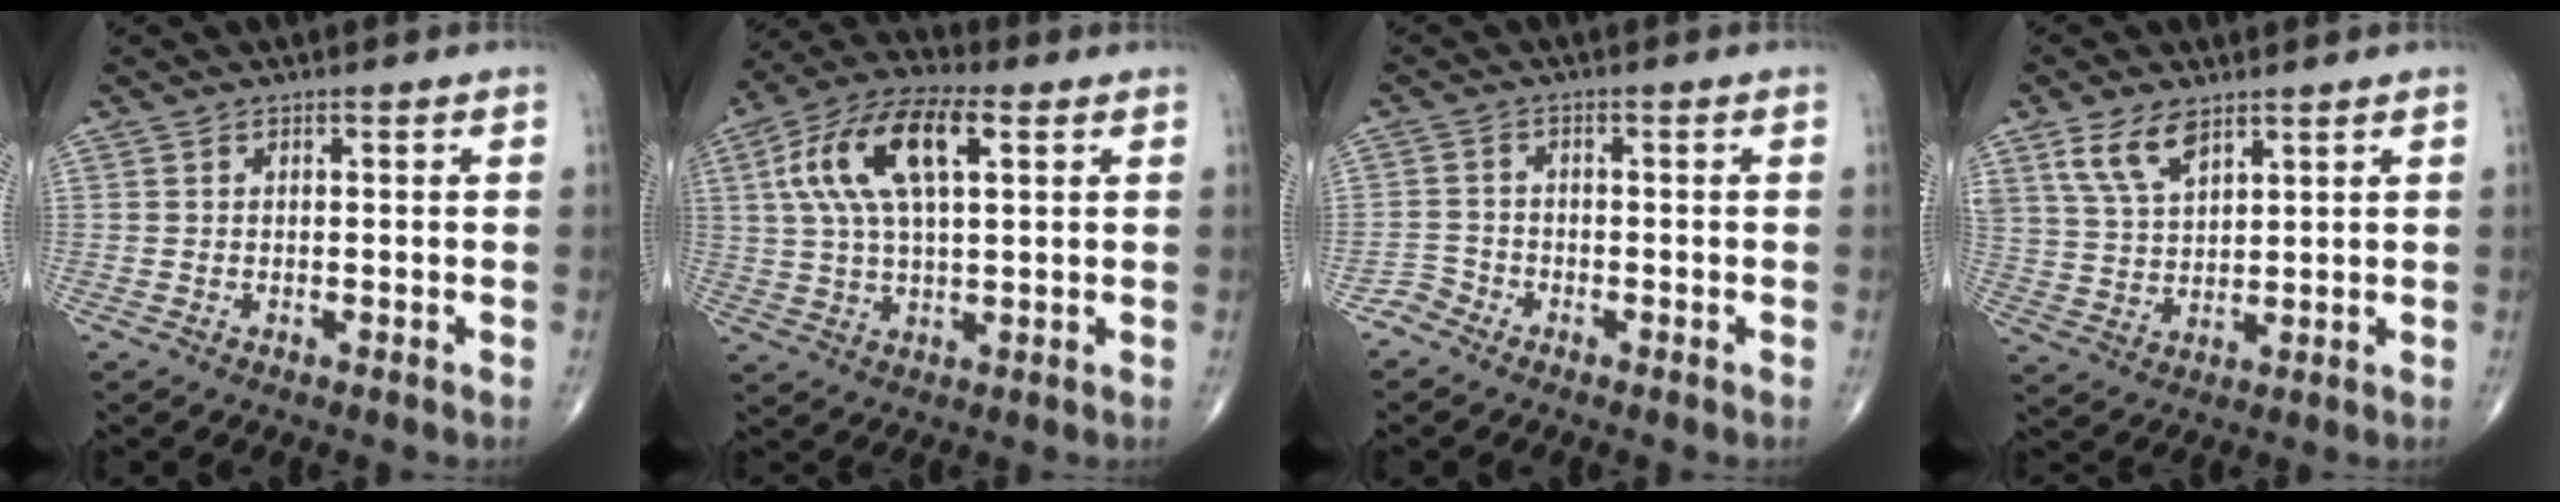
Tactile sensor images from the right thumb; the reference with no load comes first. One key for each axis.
{"total": 15.4, "fx": 4.7, "fy": 6.7, "fz": 13.0, "tx": -0.258, "ty": 0.019, "tz": 0.082}
{"total": 2.3, "fx": -2.0, "fy": 1.2, "fz": -0.2, "tx": 0.007, "ty": 0.001, "tz": -0.046}
{"total": 7.8, "fx": 4.9, "fy": 3.8, "fz": 4.8, "tx": -0.085, "ty": -0.019, "tz": 0.102}